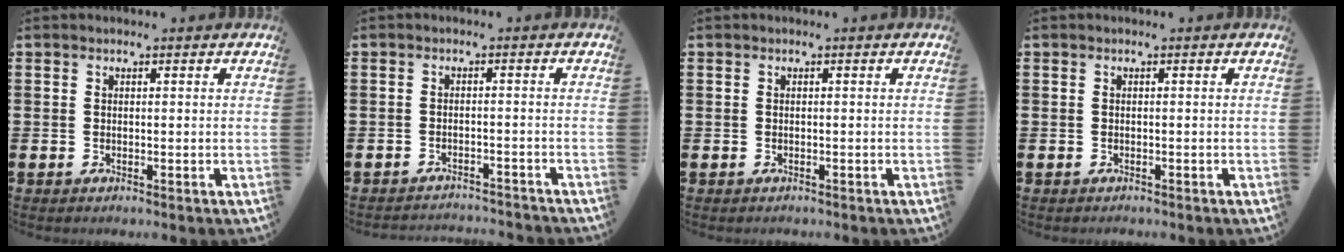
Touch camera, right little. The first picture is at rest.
{"total": 1.9, "force": [-1.9, -0.1, -0.2], "torque": [-0.002, 0.003, -0.042]}
{"total": 0.0}
{"total": 0.0}